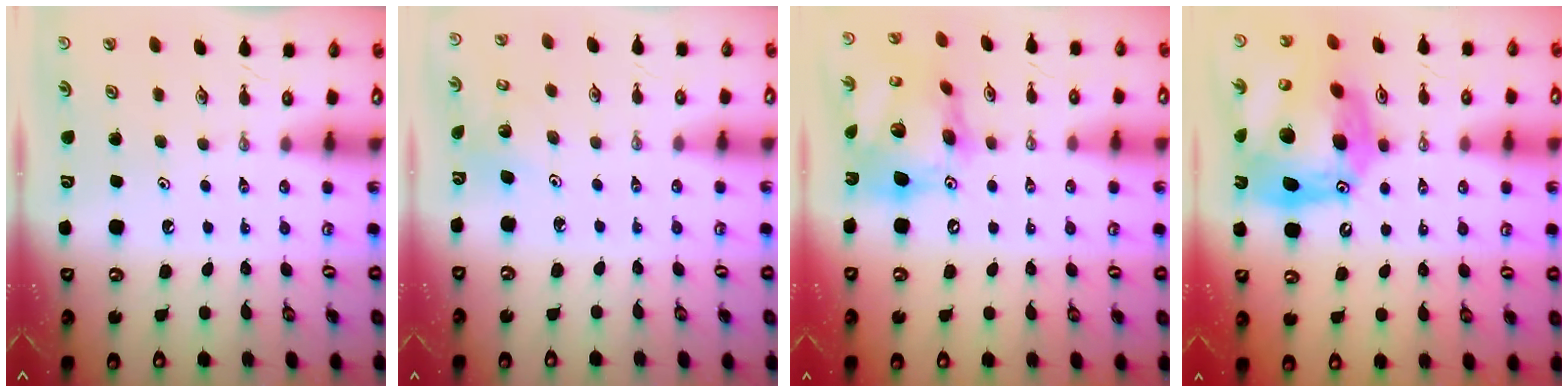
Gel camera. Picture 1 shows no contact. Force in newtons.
{"total": 2.7, "press": 2.7, "slide": 0.2}
{"total": 18.8, "press": 18.7, "slide": 2.1}
{"total": 23.3, "press": 23.2, "slide": 2.2}